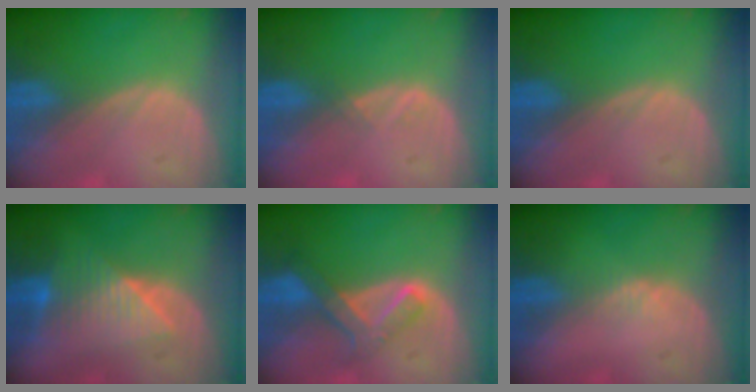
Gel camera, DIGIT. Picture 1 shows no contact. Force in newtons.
{"total": 1.0, "press": 0.9, "slide": 0.5}
{"total": 0.0}
{"total": 7.8, "press": 7.4, "slide": 2.6}
{"total": 6.8, "press": 5.8, "slide": 3.5}
{"total": 1.2, "press": 0.9, "slide": 0.8}